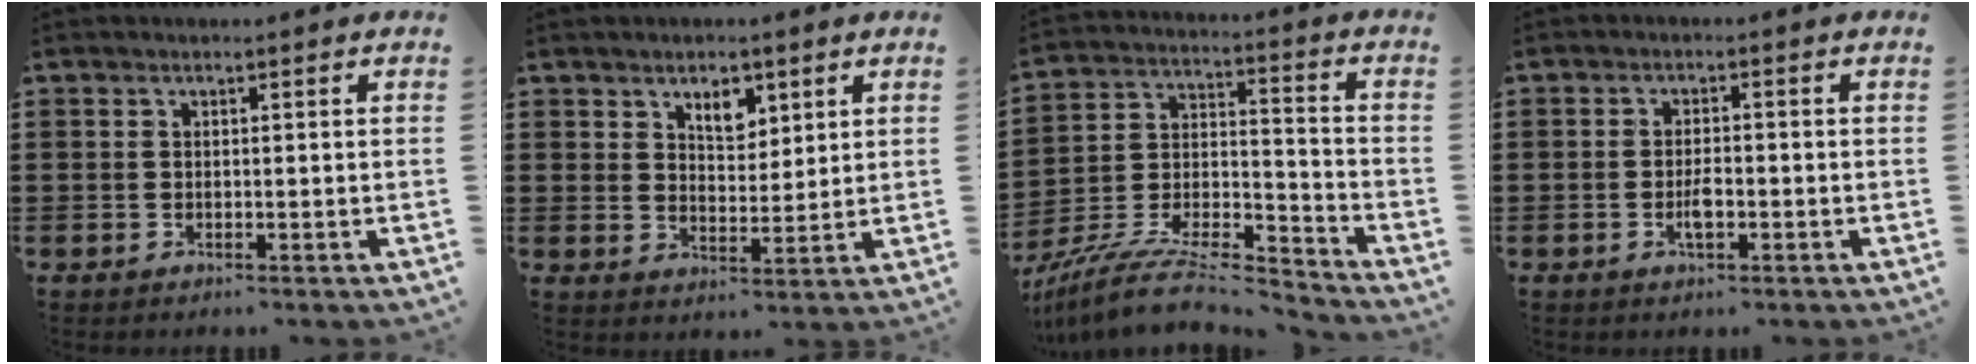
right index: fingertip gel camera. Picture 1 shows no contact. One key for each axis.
{"total": 4.5, "fx": 2.9, "fy": 2.5, "fz": 2.3, "tx": -0.040, "ty": 0.004, "tz": 0.049}
{"total": 8.9, "fx": -8.1, "fy": 1.3, "fz": 3.5, "tx": -0.067, "ty": 0.001, "tz": -0.161}
{"total": 2.7, "fx": -0.8, "fy": 0.8, "fz": 2.5, "tx": -0.045, "ty": 0.001, "tz": -0.015}